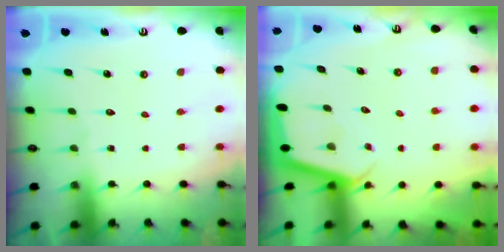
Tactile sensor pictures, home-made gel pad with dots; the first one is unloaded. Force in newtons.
{"total": 2.5, "press": 2.5, "slide": 0.1}